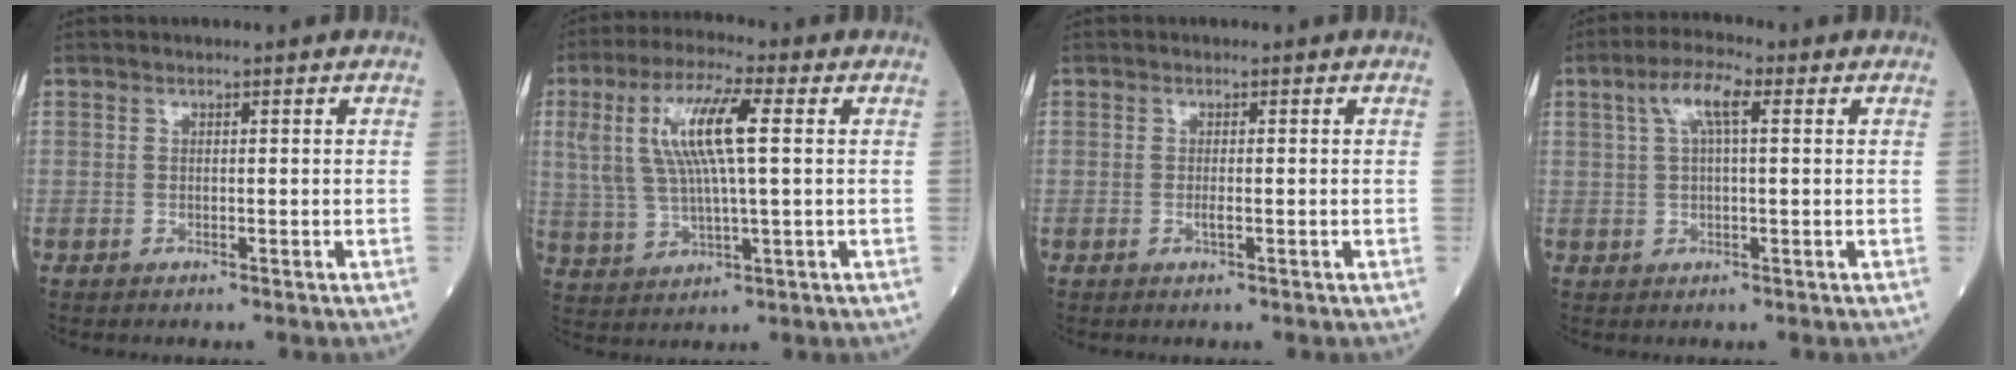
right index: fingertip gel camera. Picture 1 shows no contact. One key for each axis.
{"total": 11.3, "fx": 2.7, "fy": 1.8, "fz": 10.8, "tx": -0.232, "ty": 0.017, "tz": 0.054}
{"total": 0.8, "fx": -0.2, "fy": -0.1, "fz": 0.8, "tx": -0.021, "ty": -0.001, "tz": -0.002}
{"total": 5.3, "fx": 1.9, "fy": 1.1, "fz": 4.8, "tx": -0.100, "ty": 0.021, "tz": 0.038}